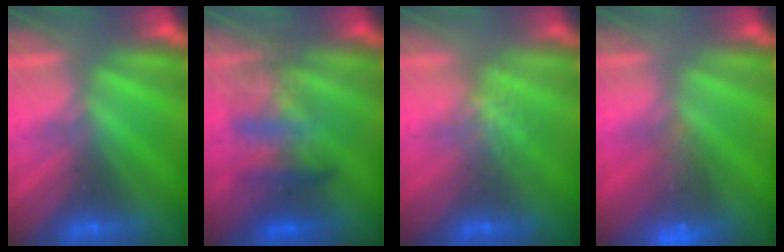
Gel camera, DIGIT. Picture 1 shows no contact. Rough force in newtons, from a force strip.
{"total": 3.8}
{"total": 1.2}
{"total": 6.8}